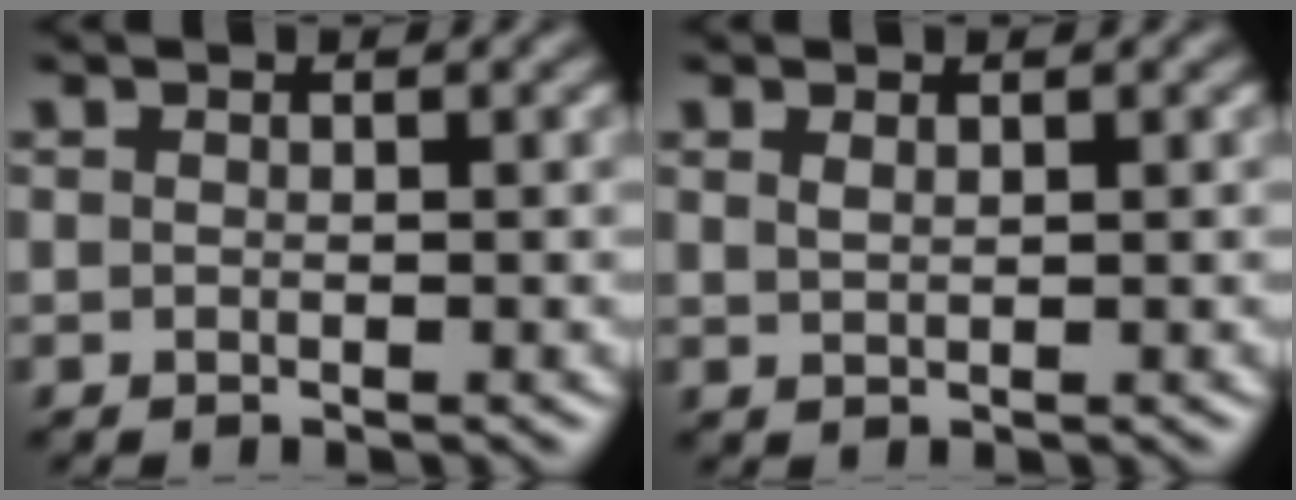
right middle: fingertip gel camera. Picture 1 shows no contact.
{"total": 0.7, "force": [0.5, 0.2, 0.4], "torque": [-0.010, -0.001, 0.011]}